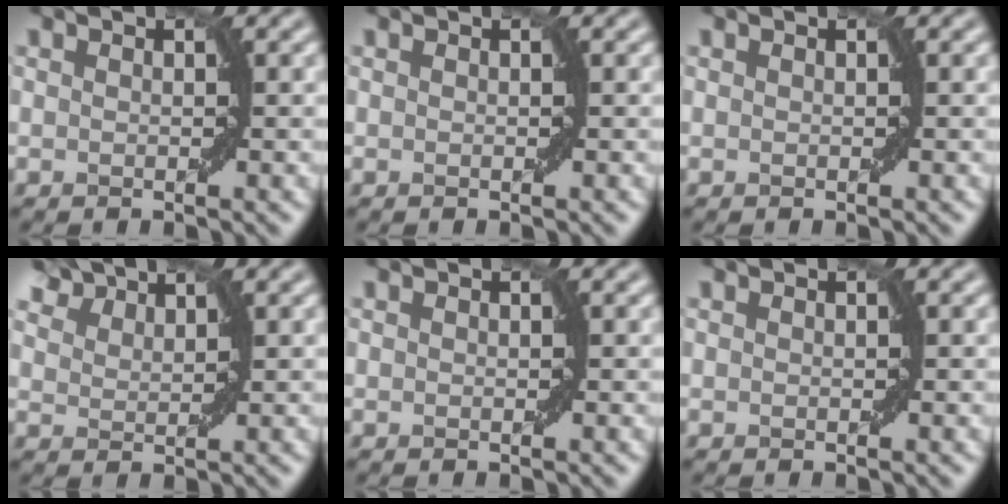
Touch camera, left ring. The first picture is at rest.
{"total": 0.0}
{"total": 0.0}
{"total": 3.3, "force": [3.1, 0.9, 0.7], "torque": [-0.026, -0.002, 0.069]}
{"total": 0.0}
{"total": 0.0}